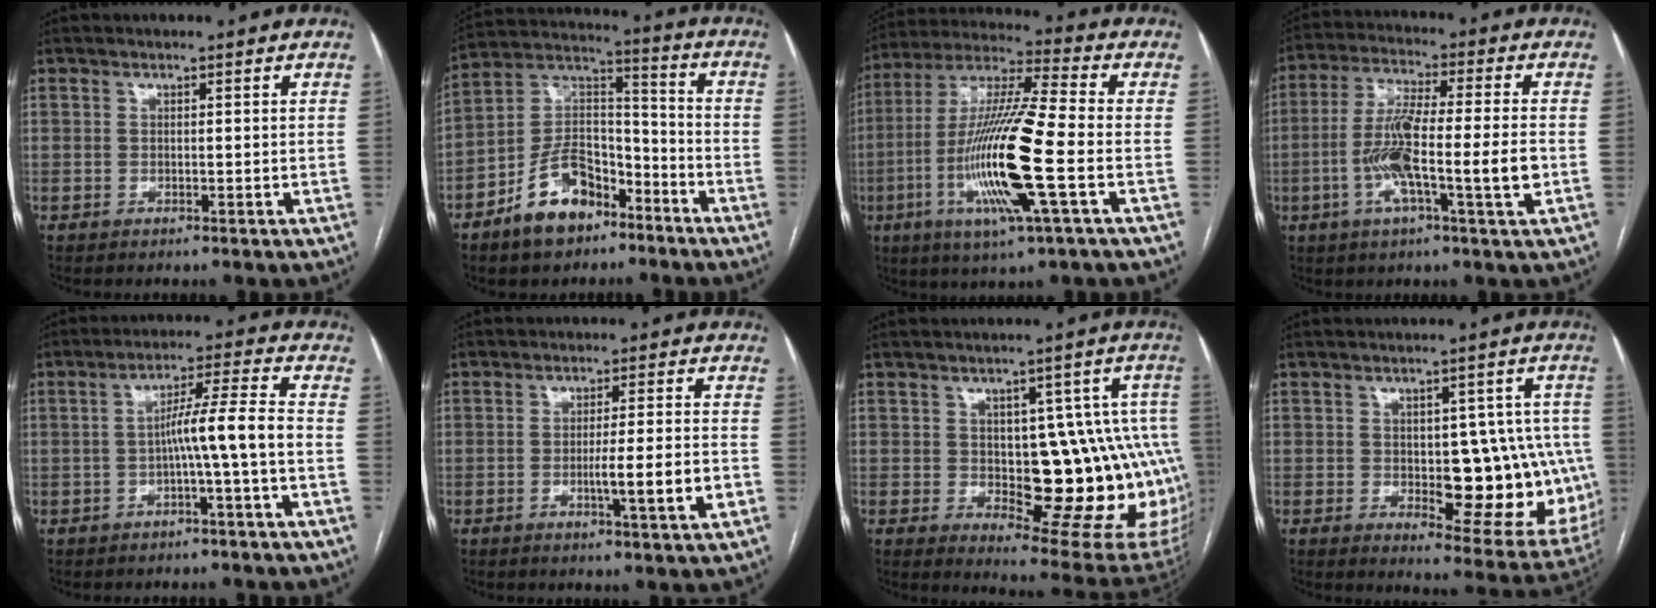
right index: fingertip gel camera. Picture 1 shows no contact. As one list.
[{"total": 12.8, "force": [-7.8, 7.0, 7.3], "torque": [-0.144, 0.025, -0.137]}, {"total": 17.8, "force": [-4.8, 0.6, 17.2], "torque": [-0.350, -0.015, -0.093]}, {"total": 12.8, "force": [-2.8, 0.7, 12.5], "torque": [-0.230, -0.001, -0.056]}, {"total": 7.1, "force": [-1.8, -1.0, 6.8], "torque": [-0.112, 0.022, -0.027]}, {"total": 7.3, "force": [-2.3, -0.3, 6.9], "torque": [-0.106, -0.006, -0.036]}, {"total": 21.4, "force": [-1.8, 8.0, 19.8], "torque": [-0.158, 0.030, 0.005]}, {"total": 16.8, "force": [-1.7, 6.9, 15.2], "torque": [-0.139, 0.018, 0.000]}]